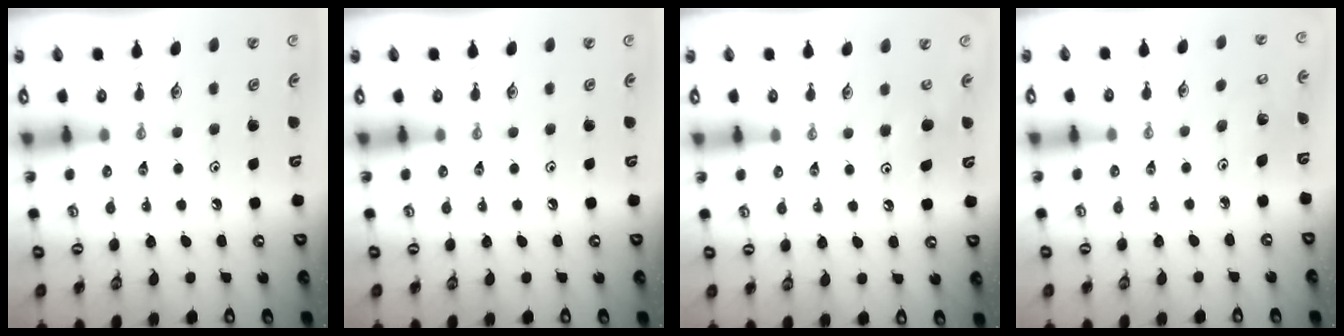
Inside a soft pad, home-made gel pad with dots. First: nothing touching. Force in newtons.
{"total": 0.0}
{"total": 4.8, "press": 4.8, "slide": 0.5}
{"total": 1.7, "press": 1.7, "slide": 0.1}